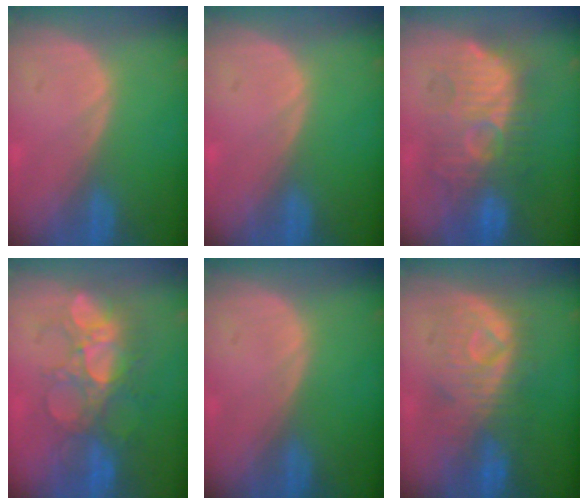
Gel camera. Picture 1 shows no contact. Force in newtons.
{"total": 0.0}
{"total": 10.3, "press": 10.3, "slide": 0.6}
{"total": 8.8, "press": 8.5, "slide": 2.3}
{"total": 0.0}
{"total": 8.8, "press": 8.7, "slide": 1.6}